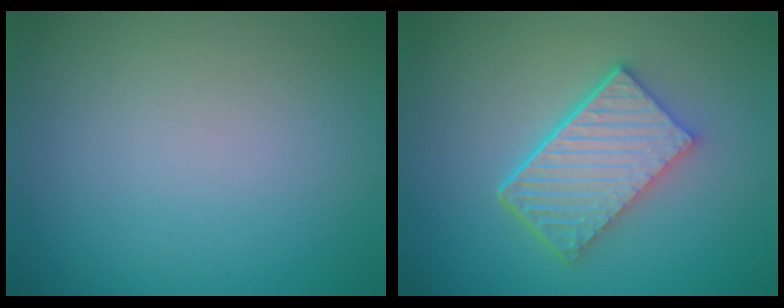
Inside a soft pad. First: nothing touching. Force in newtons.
{"total": 6.1, "press": 4.4, "slide": 4.2}